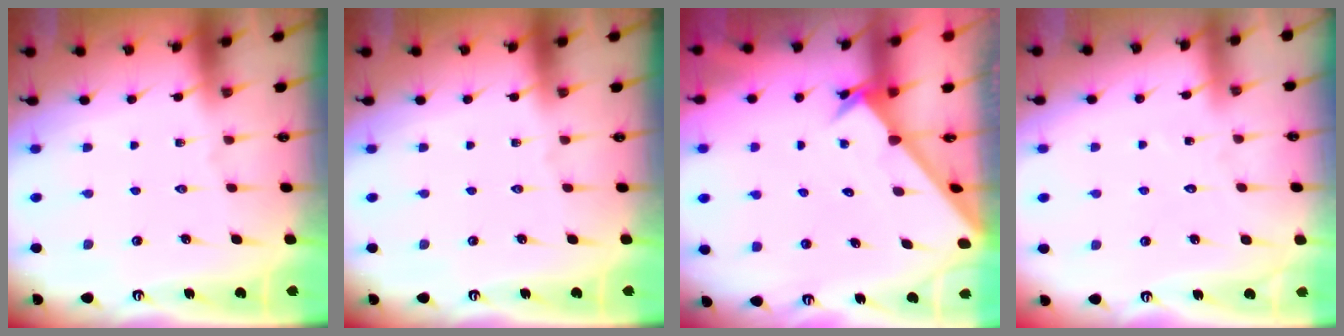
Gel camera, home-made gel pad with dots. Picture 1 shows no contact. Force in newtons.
{"total": 0.0}
{"total": 2.5, "press": 2.5, "slide": 0.2}
{"total": 4.3, "press": 4.3, "slide": 0.4}